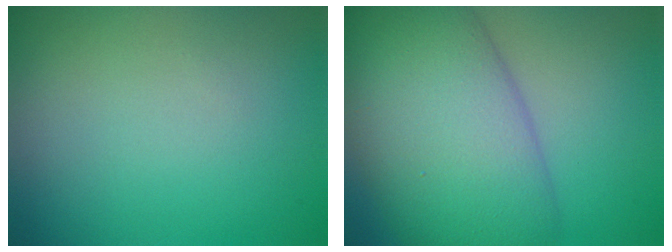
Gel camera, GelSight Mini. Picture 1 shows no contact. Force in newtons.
{"total": 12.5, "press": 12.5, "slide": 0.3}